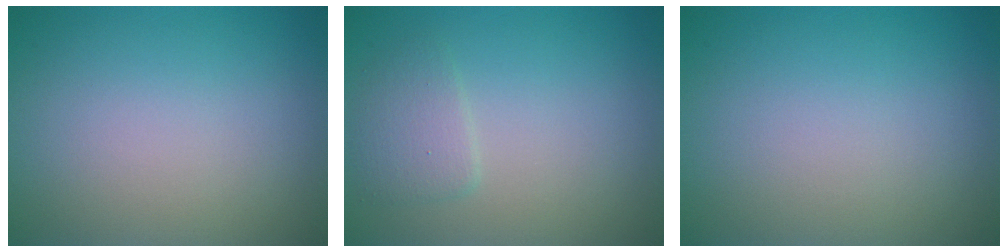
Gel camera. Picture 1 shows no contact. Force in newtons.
{"total": 1.8, "press": 1.8, "slide": 0.1}
{"total": 0.0}